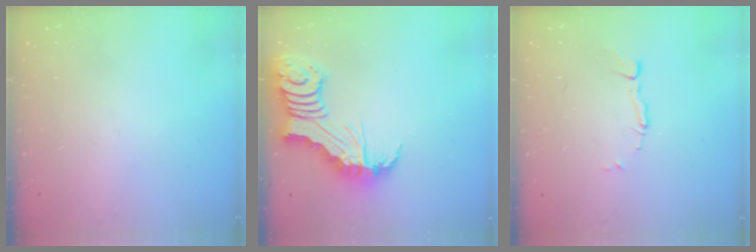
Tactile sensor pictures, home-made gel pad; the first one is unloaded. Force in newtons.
{"total": 7.0, "press": 6.9, "slide": 0.8}
{"total": 5.0, "press": 5.0, "slide": 0.3}